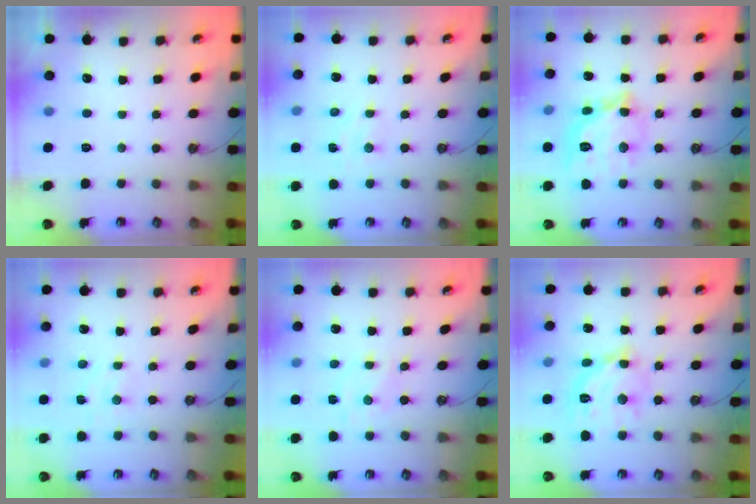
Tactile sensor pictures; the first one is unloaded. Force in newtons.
{"total": 3.7, "press": 3.6, "slide": 0.2}
{"total": 17.2, "press": 17.2, "slide": 1.2}
{"total": 2.3, "press": 2.3, "slide": 0.4}
{"total": 0.9, "press": 0.8, "slide": 0.1}
{"total": 14.9, "press": 14.9, "slide": 1.2}